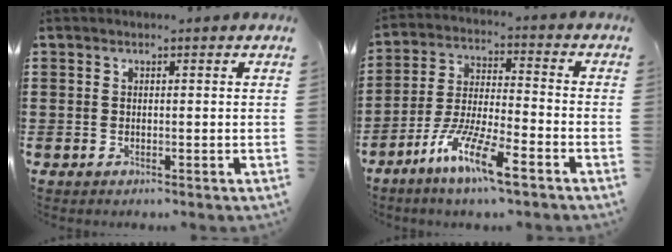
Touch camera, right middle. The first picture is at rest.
{"total": 9.9, "force": [-6.8, 1.3, 7.1], "torque": [-0.153, -0.007, -0.132]}